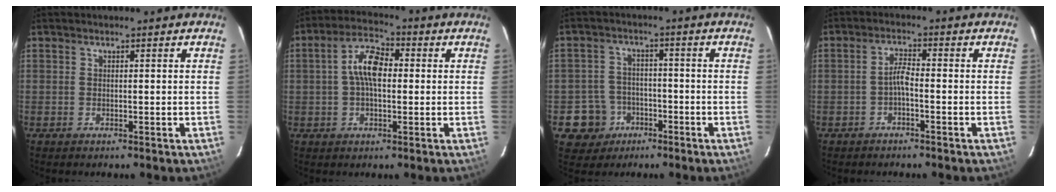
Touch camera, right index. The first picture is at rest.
{"total": 7.7, "force": [0.5, 3.8, 6.7], "torque": [-0.129, 0.021, 0.006]}
{"total": 7.2, "force": [-3.3, 6.4, 0.6], "torque": [-0.029, 0.025, -0.046]}
{"total": 2.4, "force": [-1.3, 0.4, 2.0], "torque": [-0.044, 0.009, -0.027]}